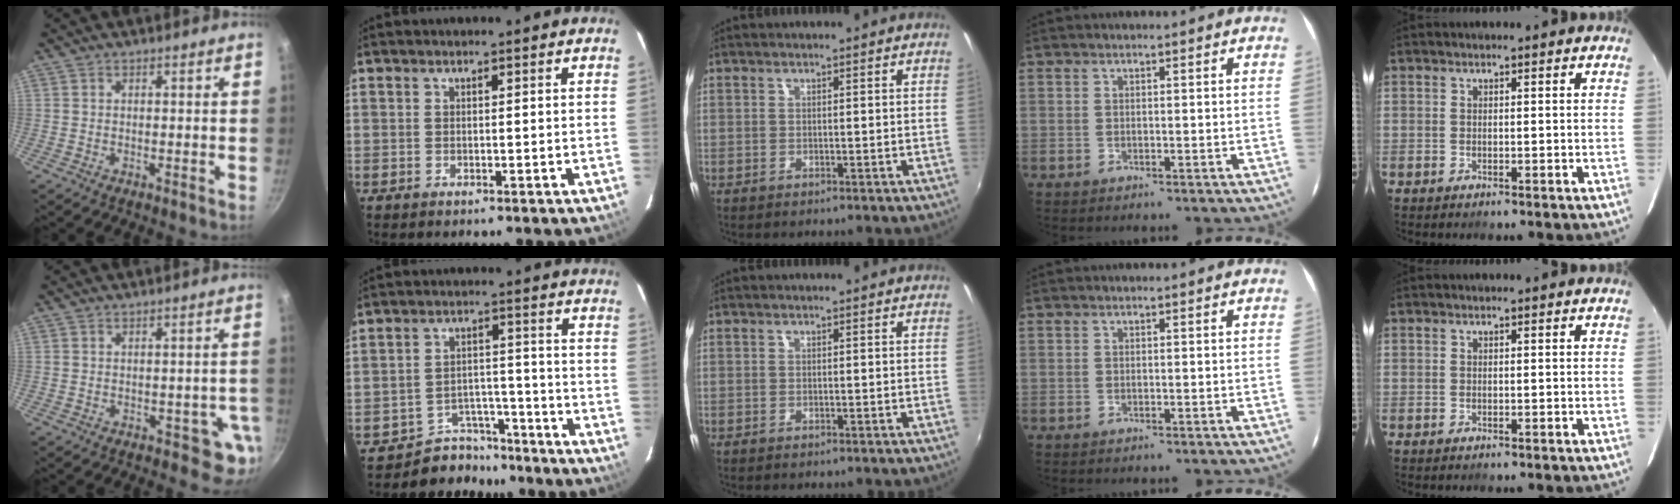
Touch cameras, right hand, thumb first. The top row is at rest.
{"thumb": {"total": 4.9, "force": [-1.0, 3.2, 3.5], "torque": [-0.010, 0.010, -0.009]}, "index": {"total": 7.7, "force": [-6.4, 4.2, -0.5], "torque": [0.002, 0.037, -0.096]}}